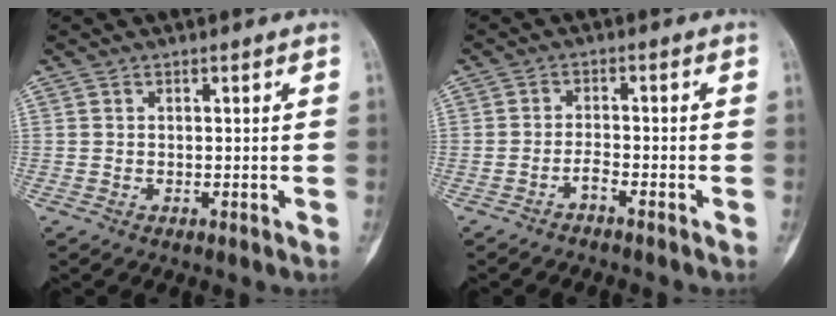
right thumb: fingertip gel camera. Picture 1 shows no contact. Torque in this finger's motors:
{"motor_torque": [-0.60, -0.40, -0.06, 0.14, -0.02]}